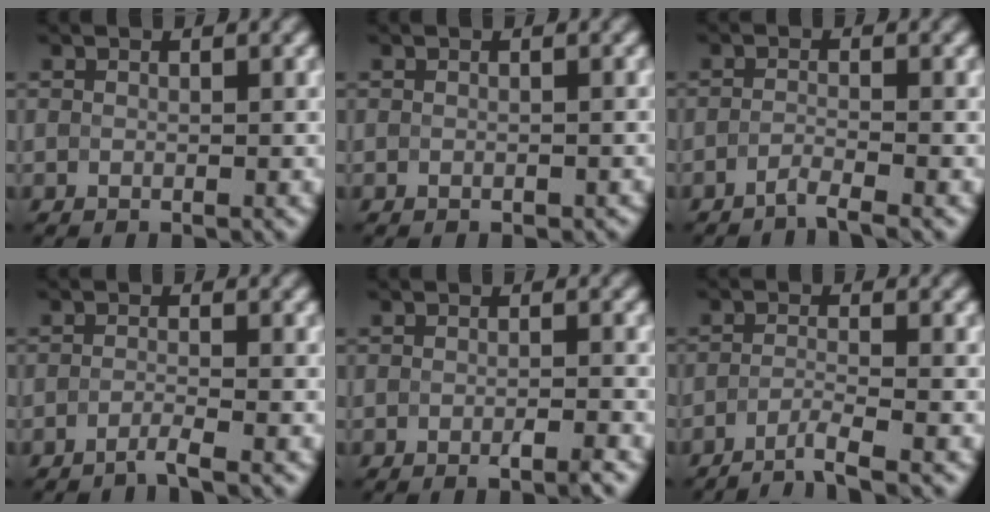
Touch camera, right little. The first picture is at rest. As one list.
[{"total": 0.7, "force": [-0.4, 0.4, 0.4], "torque": [-0.004, -0.002, -0.001]}, {"total": 2.0, "force": [-2.0, -0.2, 0.2], "torque": [0.000, -0.001, -0.046]}, {"total": 1.7, "force": [-1.7, -0.3, 0.1], "torque": [0.002, -0.002, -0.039]}, {"total": 1.7, "force": [-1.5, -0.1, 0.7], "torque": [-0.012, -0.003, -0.024]}, {"total": 2.6, "force": [-2.4, -0.1, 0.8], "torque": [-0.010, 0.000, -0.058]}]